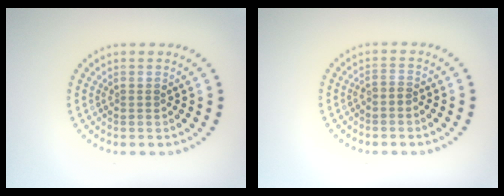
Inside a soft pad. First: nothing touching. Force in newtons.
{"total": 0.7, "press": 0.4, "slide": 0.6}